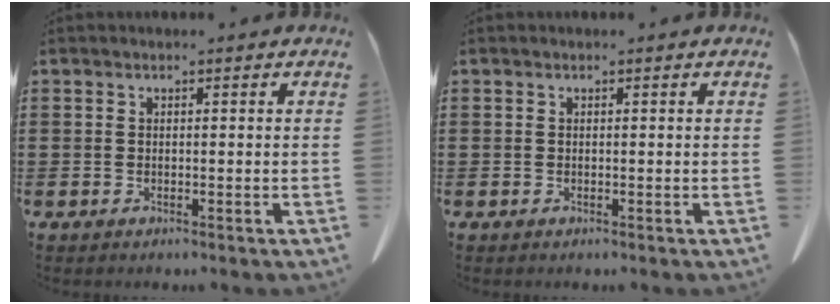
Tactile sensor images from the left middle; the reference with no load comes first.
{"total": 0.0}